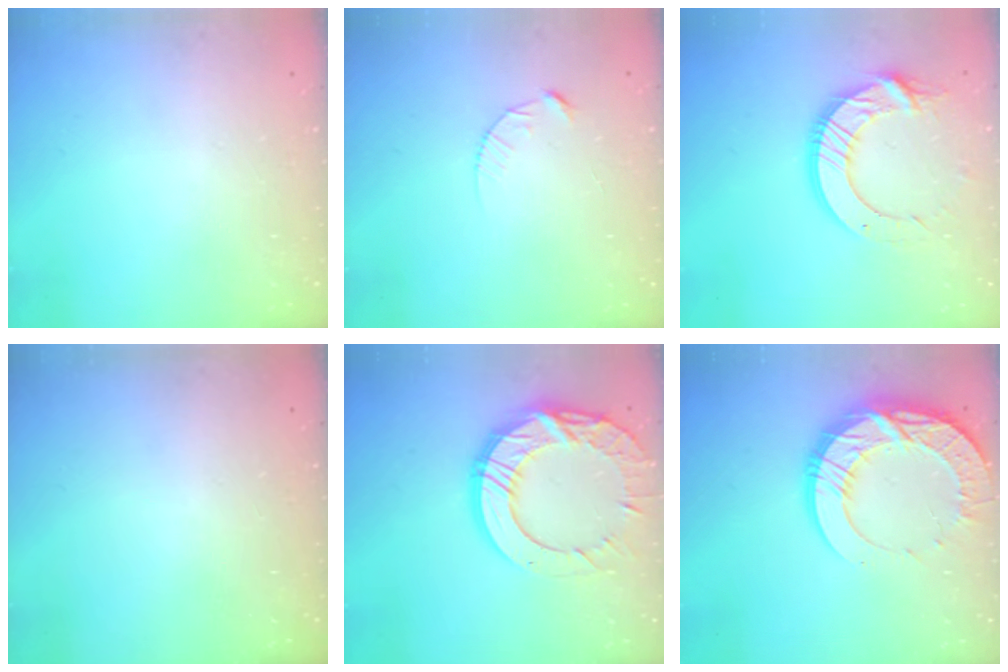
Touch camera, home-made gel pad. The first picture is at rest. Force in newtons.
{"total": 3.7, "press": 3.7, "slide": 0.4}
{"total": 14.7, "press": 14.7, "slide": 1.6}
{"total": 0.0}
{"total": 17.0, "press": 17.0, "slide": 1.2}
{"total": 18.8, "press": 18.8, "slide": 1.7}